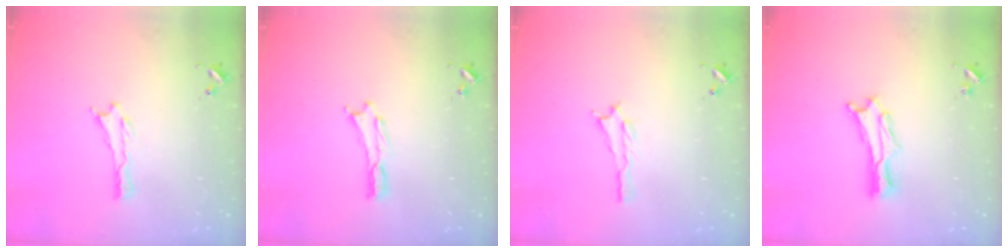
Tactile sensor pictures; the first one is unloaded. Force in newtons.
{"total": 0.0}
{"total": 0.6, "press": 0.6, "slide": 0.2}
{"total": 1.5, "press": 1.4, "slide": 0.2}